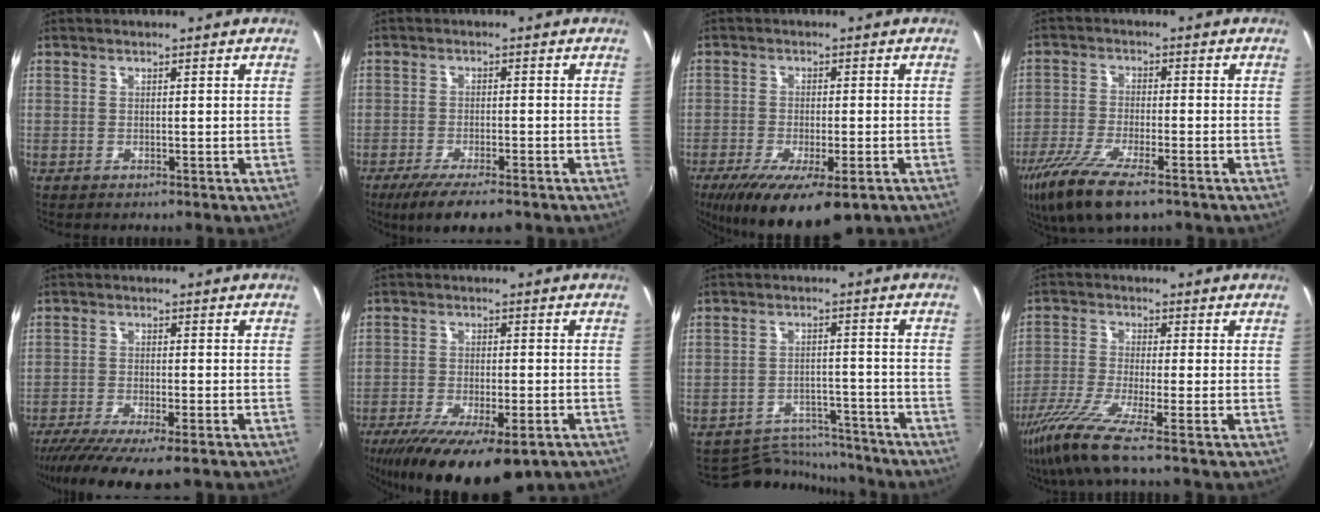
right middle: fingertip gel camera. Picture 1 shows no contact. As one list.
[{"total": 7.7, "force": [-5.7, 1.6, 5.0], "torque": [-0.112, -0.024, -0.098]}, {"total": 14.2, "force": [-8.6, 4.5, 10.3], "torque": [-0.200, -0.047, -0.133]}, {"total": 11.5, "force": [-7.6, 3.1, 8.1], "torque": [-0.185, -0.037, -0.146]}, {"total": 10.6, "force": [-8.0, 1.5, 6.7], "torque": [-0.144, -0.045, -0.135]}, {"total": 18.1, "force": [-11.8, 5.9, 12.3], "torque": [-0.238, -0.061, -0.178]}, {"total": 9.3, "force": [-8.9, 2.7, 0.2], "torque": [-0.017, 0.014, -0.132]}, {"total": 8.2, "force": [-5.8, -0.8, 5.7], "torque": [-0.132, -0.026, -0.116]}]